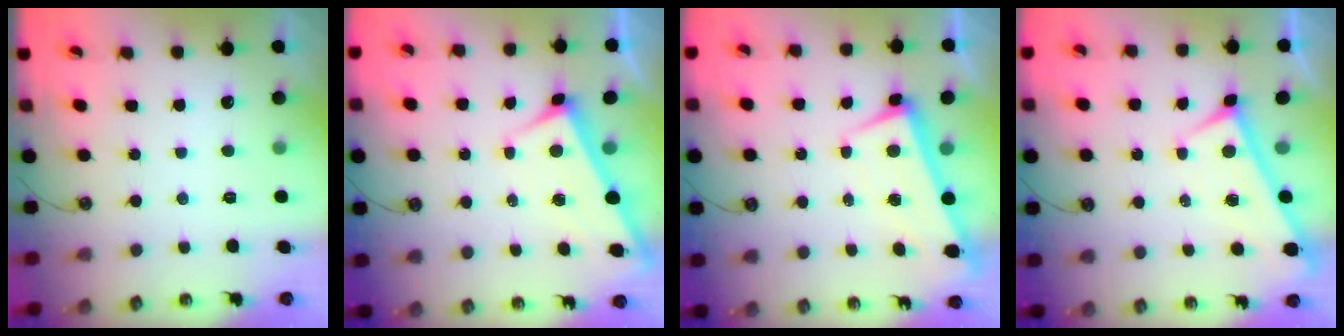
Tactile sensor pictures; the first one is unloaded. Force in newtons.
{"total": 3.1, "press": 3.1, "slide": 0.1}
{"total": 1.6, "press": 0.5, "slide": 1.5}
{"total": 0.0}